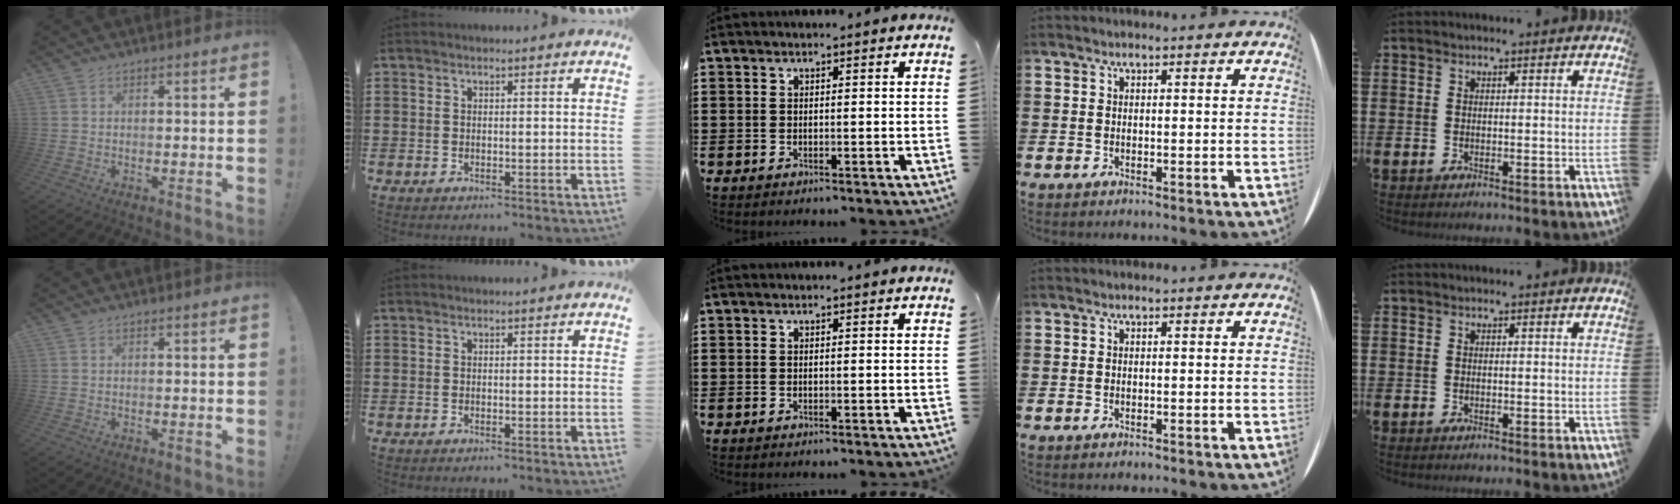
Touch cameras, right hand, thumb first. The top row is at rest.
{}